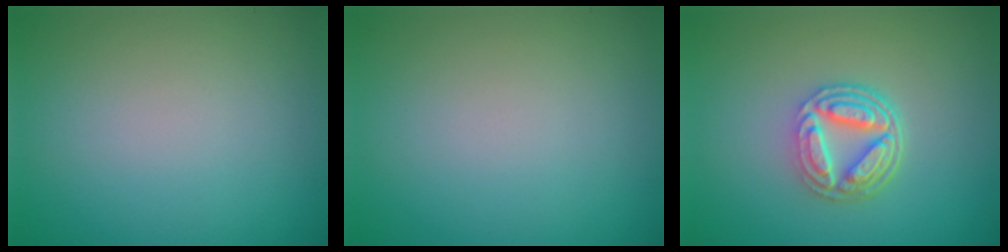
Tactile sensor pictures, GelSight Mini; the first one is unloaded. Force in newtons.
{"total": 0.0}
{"total": 5.0, "press": 3.5, "slide": 3.5}